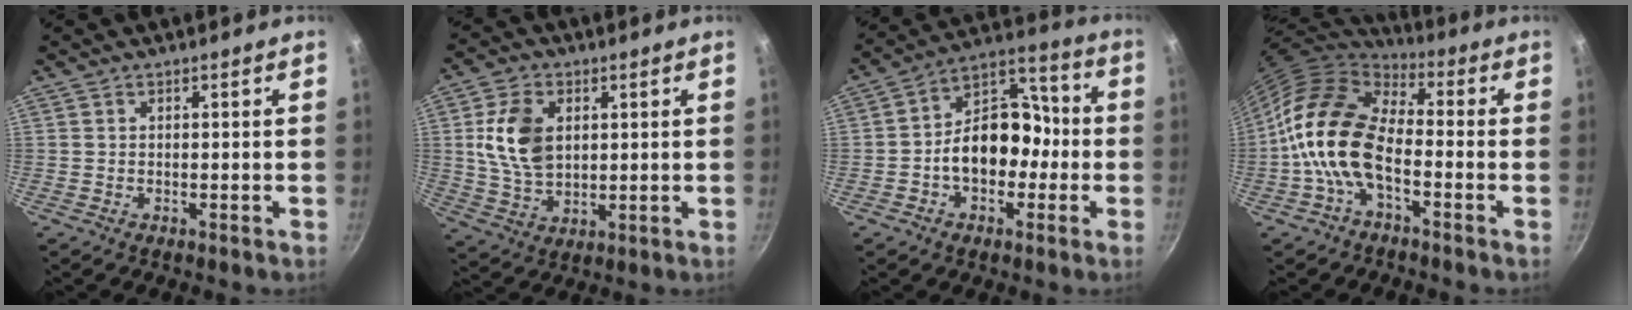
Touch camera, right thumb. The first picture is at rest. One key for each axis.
{"total": 11.5, "fx": 2.3, "fy": 7.8, "fz": 8.1, "tx": -0.138, "ty": -0.009, "tz": 0.047}
{"total": 14.5, "fx": -2.4, "fy": 10.4, "fz": 9.8, "tx": -0.096, "ty": 0.058, "tz": -0.051}
{"total": 14.8, "fx": -3.7, "fy": 8.4, "fz": 11.6, "tx": -0.192, "ty": 0.037, "tz": -0.086}